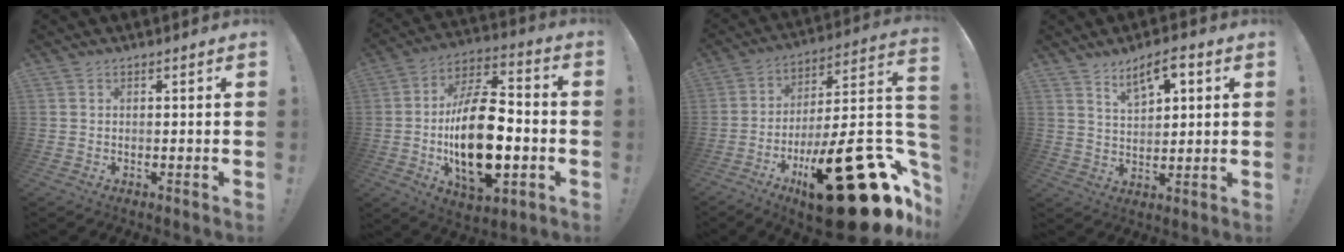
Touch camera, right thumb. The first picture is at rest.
{"total": 24.6, "force": [-4.0, 13.2, 20.3], "torque": [-0.376, 0.011, -0.060]}
{"total": 33.3, "force": [-15.0, 9.0, 28.4], "torque": [-0.357, 0.048, -0.213]}
{"total": 8.1, "force": [4.9, 3.2, 5.6], "torque": [-0.084, -0.019, 0.084]}